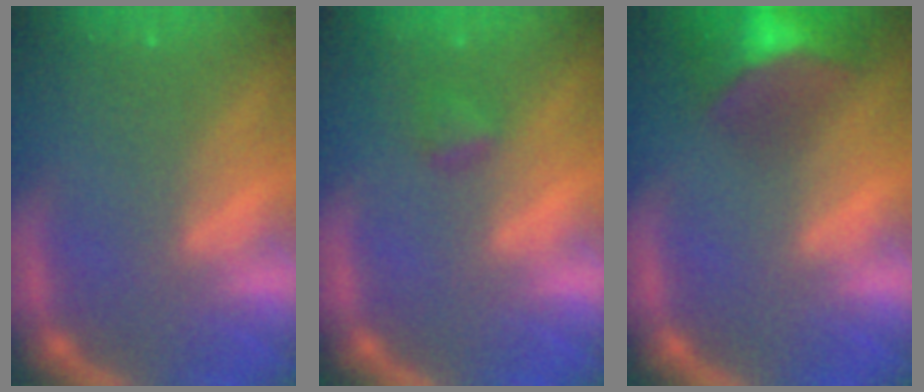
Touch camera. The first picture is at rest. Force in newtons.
{"total": 1.4}
{"total": 9.9}